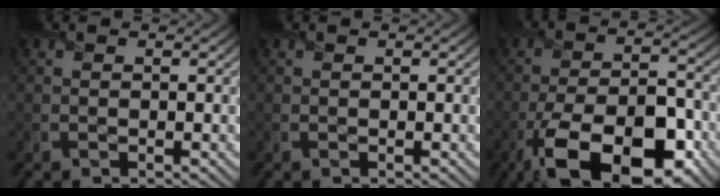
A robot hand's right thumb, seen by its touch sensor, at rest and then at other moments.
{"total": 0.0}
{"total": 14.7, "force": [-8.4, 5.7, 10.6], "torque": [-0.191, -0.005, -0.150]}